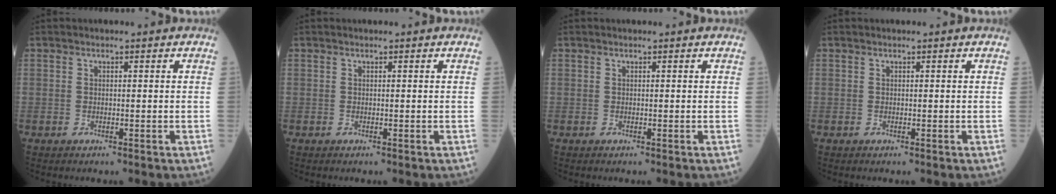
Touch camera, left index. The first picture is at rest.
{"total": 0.0}
{"total": 0.0}
{"total": 0.0}